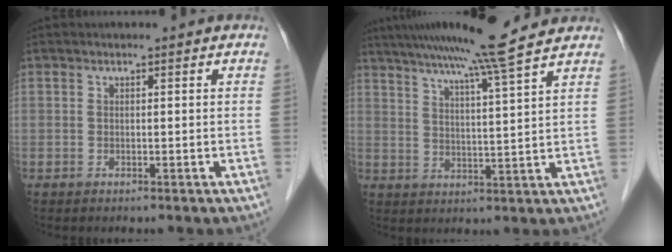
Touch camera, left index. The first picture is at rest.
{"total": 13.7, "force": [11.5, -1.7, 7.2], "torque": [-0.123, 0.006, 0.164]}